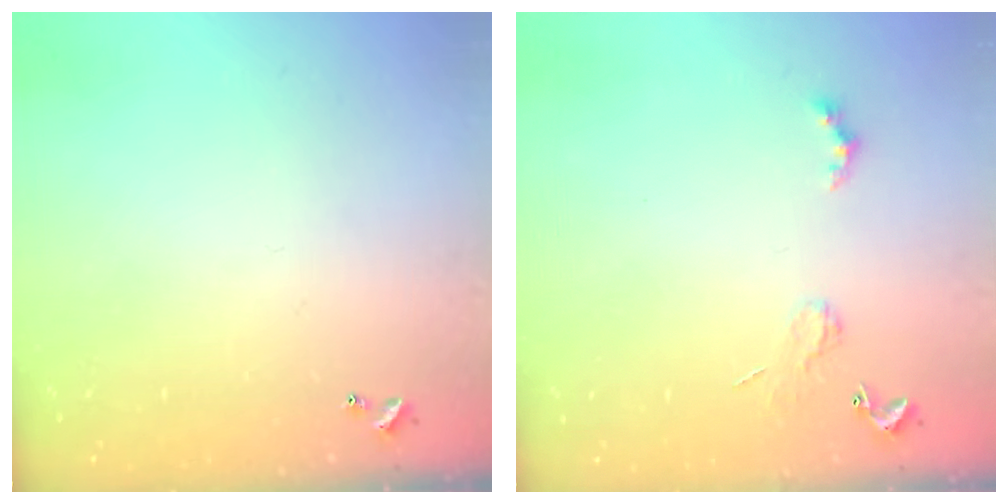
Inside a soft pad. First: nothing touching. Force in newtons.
{"total": 2.0, "press": 1.9, "slide": 0.4}